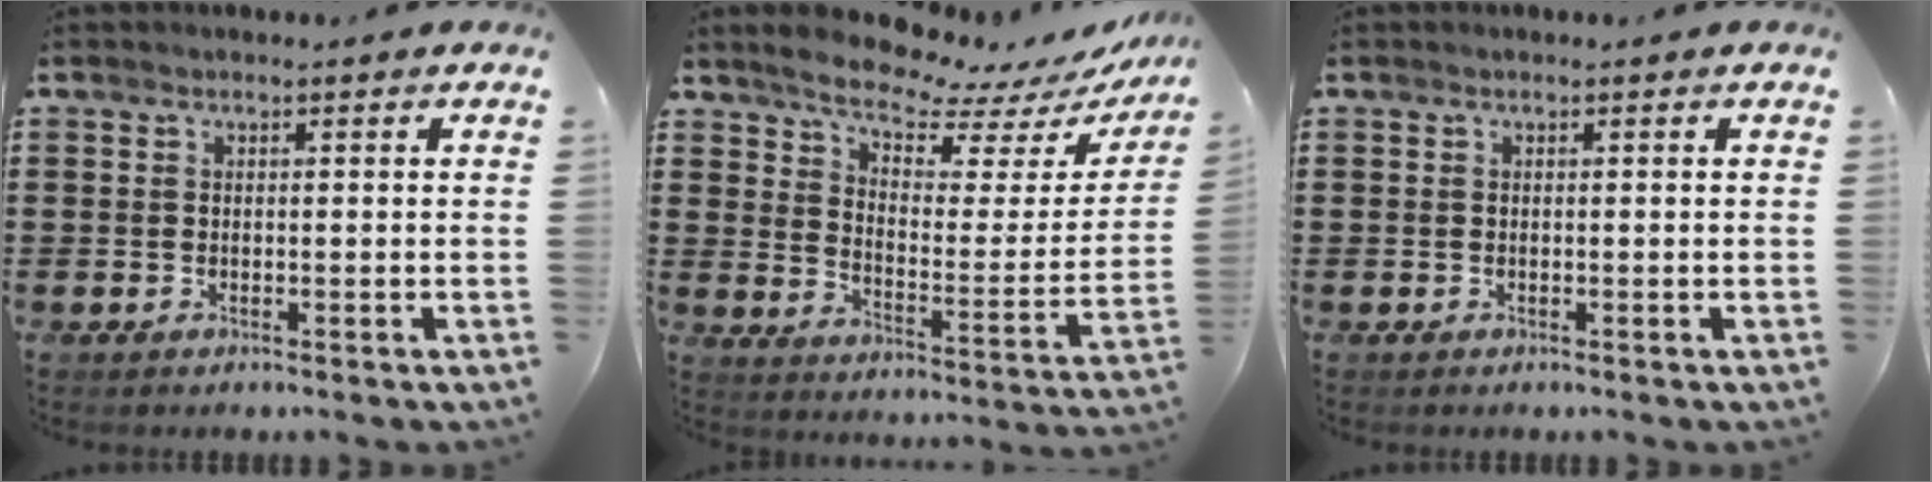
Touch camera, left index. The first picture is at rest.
{"total": 8.3, "force": [7.7, 1.8, 2.6], "torque": [-0.066, -0.059, 0.134]}
{"total": 0.0}